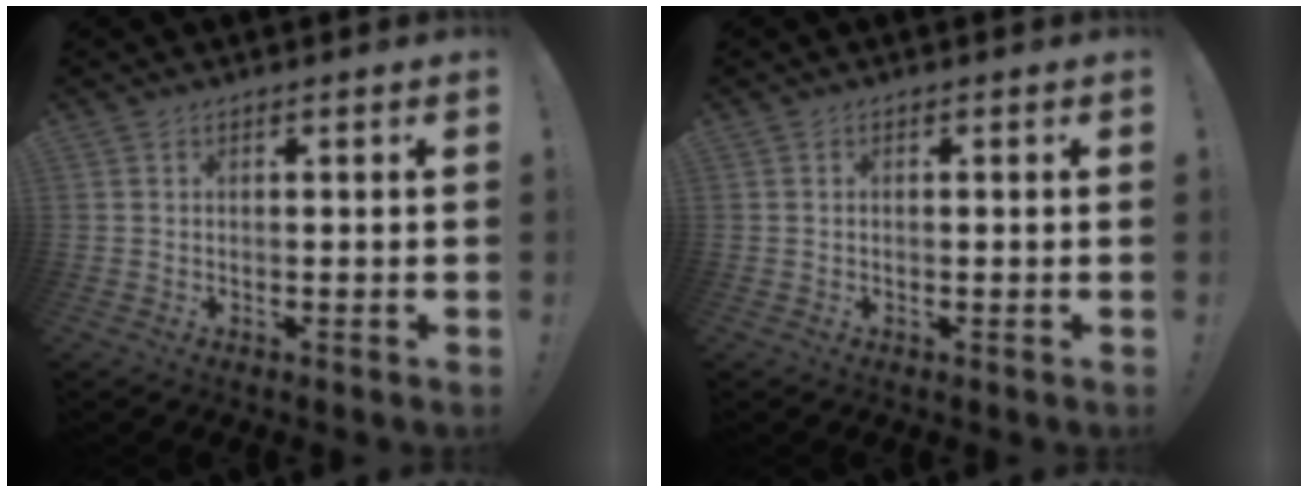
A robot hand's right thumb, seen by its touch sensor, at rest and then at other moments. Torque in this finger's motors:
{"motor_torque": [0.13, -0.01, 0.01, -0.29, 0.00]}